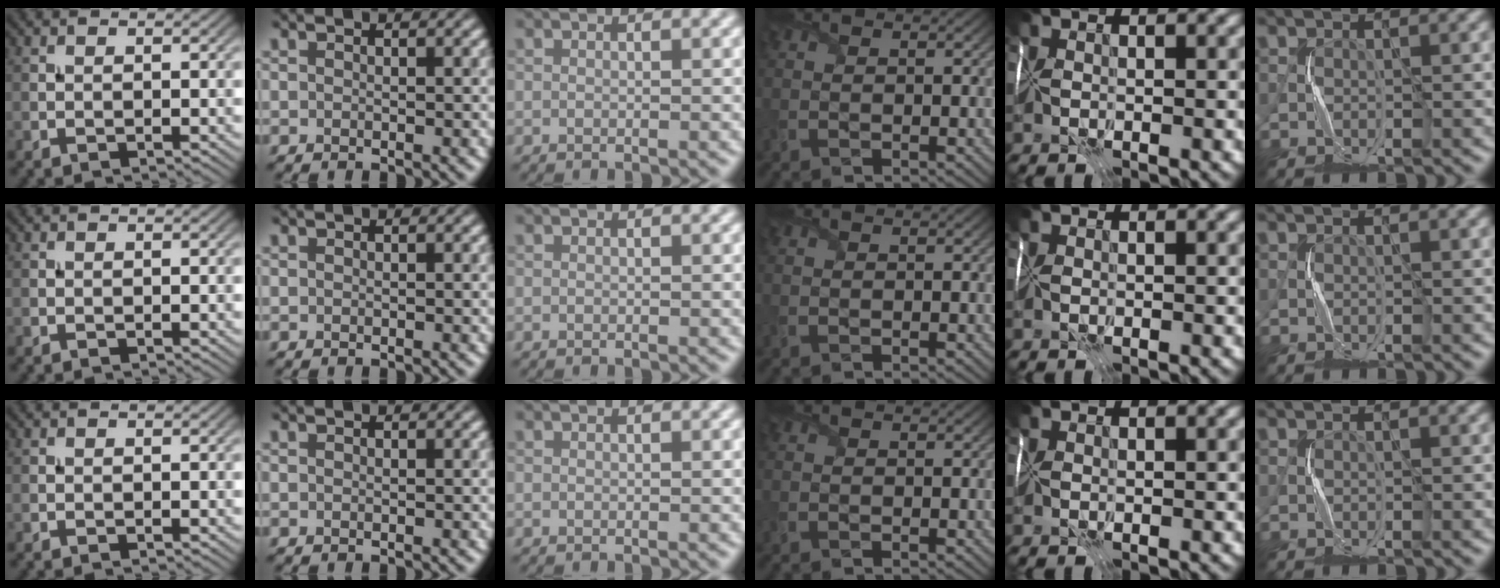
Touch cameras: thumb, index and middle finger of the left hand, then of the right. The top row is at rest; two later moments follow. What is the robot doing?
{"motion": "fold", "object": "shipping label"}